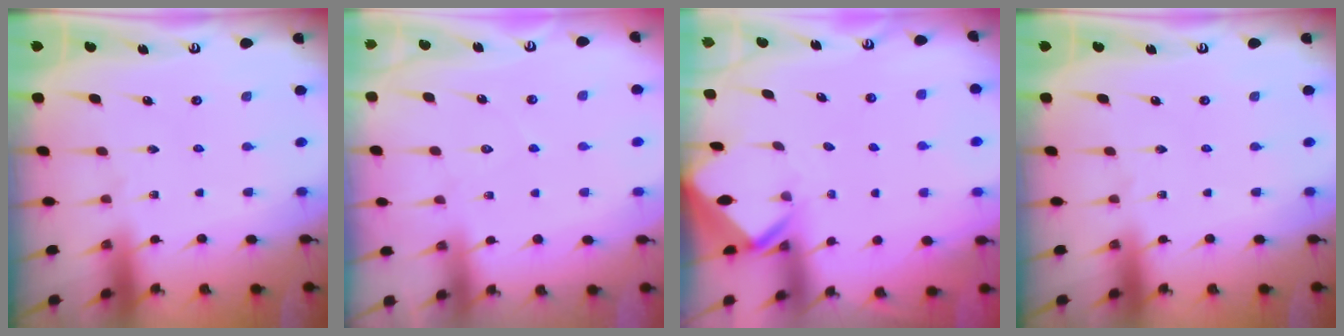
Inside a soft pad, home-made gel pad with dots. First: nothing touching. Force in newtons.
{"total": 5.3, "press": 5.3, "slide": 0.6}
{"total": 2.9, "press": 2.9, "slide": 0.2}
{"total": 0.0}